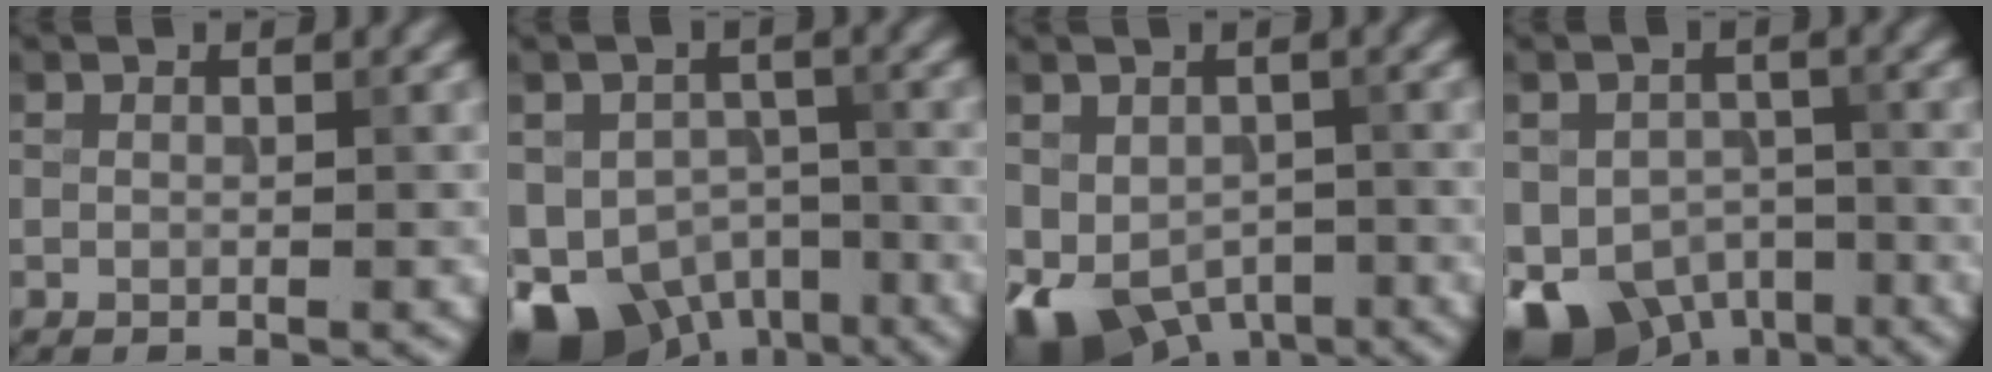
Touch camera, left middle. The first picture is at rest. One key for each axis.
{"total": 10.4, "fx": -6.3, "fy": 6.3, "fz": 5.3, "tx": -0.090, "ty": -0.025, "tz": -0.101}
{"total": 8.5, "fx": -3.5, "fy": 5.9, "fz": 5.1, "tx": -0.089, "ty": -0.030, "tz": -0.047}
{"total": 7.8, "fx": -4.0, "fy": 5.4, "fz": 4.0, "tx": -0.067, "ty": -0.023, "tz": -0.068}